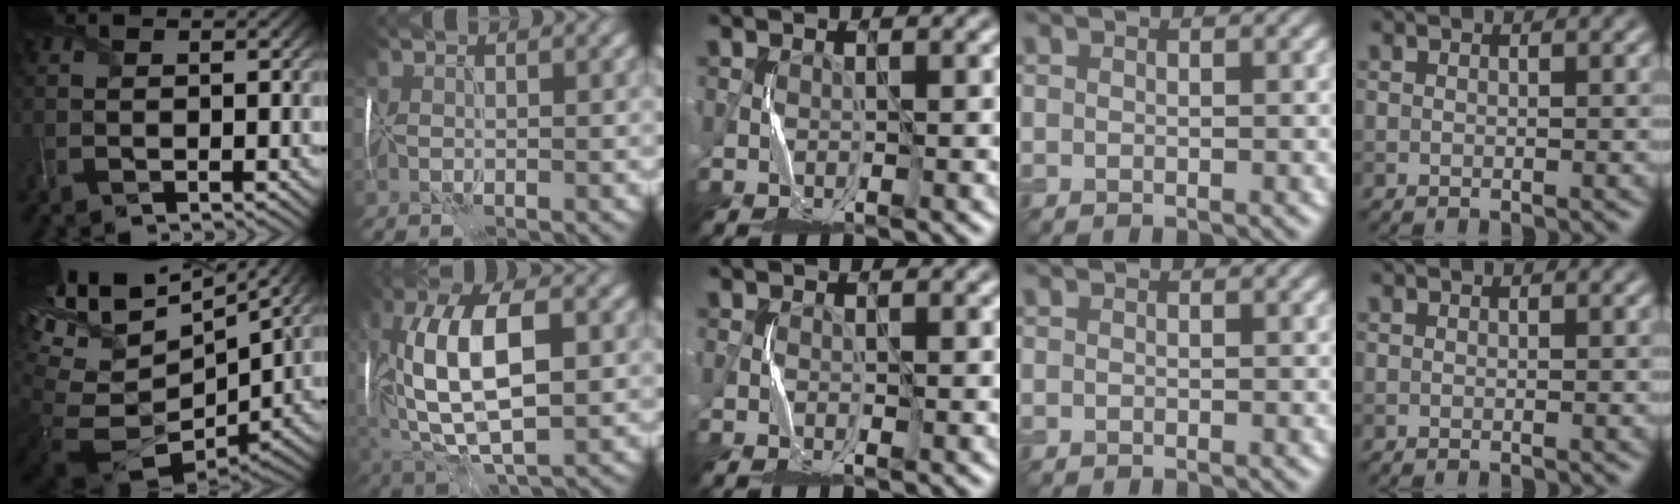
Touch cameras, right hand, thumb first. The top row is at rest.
{"thumb": {"total": 16.9, "force": [7.3, 8.9, 12.3], "torque": [-0.255, 0.023, 0.173]}, "index": {"total": 11.6, "force": [0.8, 5.0, 10.4], "torque": [-0.196, 0.010, 0.010]}, "middle": {"total": 0.6, "force": [-0.1, -0.2, -0.6], "torque": [0.014, -0.004, -0.001]}}